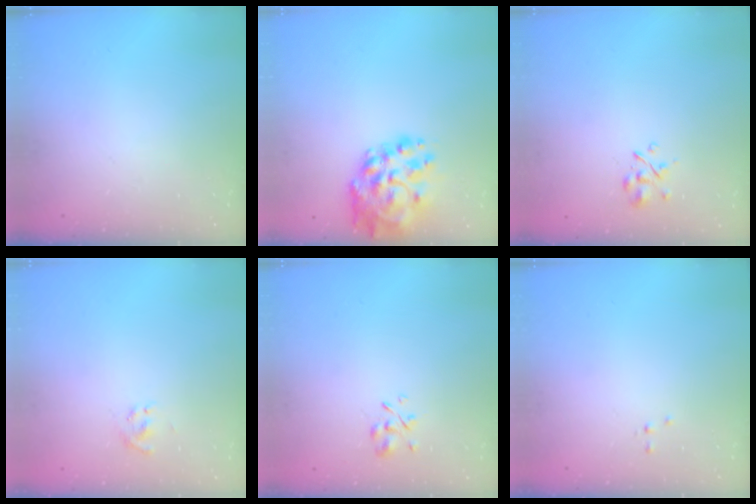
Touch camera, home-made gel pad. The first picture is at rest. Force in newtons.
{"total": 13.4, "press": 12.5, "slide": 4.8}
{"total": 2.7, "press": 2.5, "slide": 1.0}
{"total": 2.0, "press": 1.7, "slide": 0.9}
{"total": 2.8, "press": 2.6, "slide": 1.0}
{"total": 0.0}